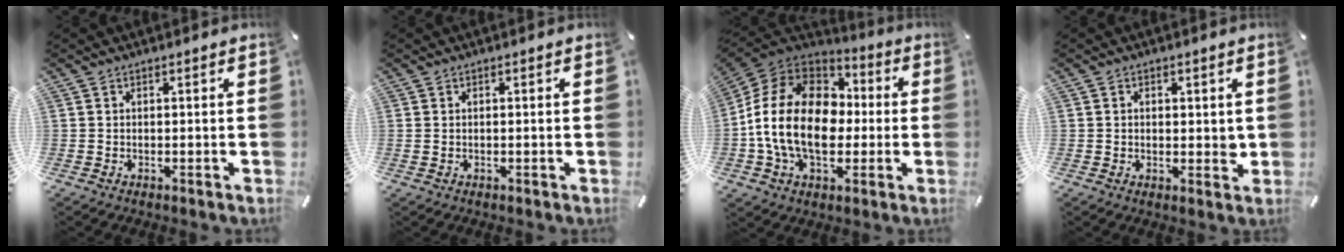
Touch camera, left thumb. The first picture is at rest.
{"total": 0.5, "force": [0.0, 0.2, 0.5], "torque": [-0.010, 0.001, -0.001]}
{"total": 20.8, "force": [-2.2, 15.1, 14.0], "torque": [-0.283, 0.027, -0.034]}
{"total": 2.7, "force": [0.4, 2.1, 1.6], "torque": [-0.006, -0.005, 0.003]}